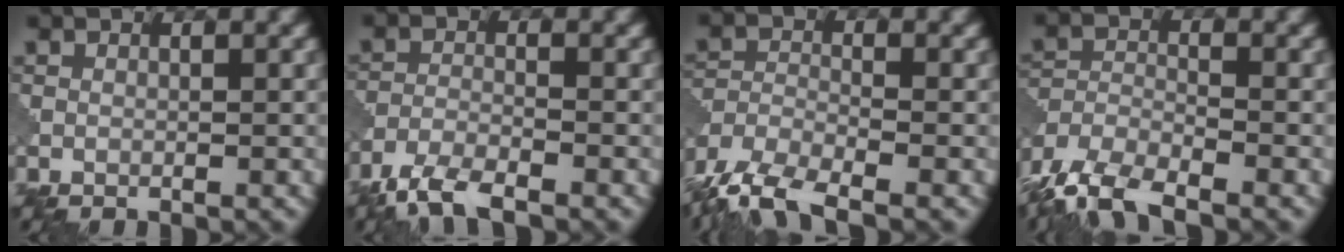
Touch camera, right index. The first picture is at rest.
{"total": 4.5, "force": [-3.7, 1.0, 2.4], "torque": [-0.048, -0.007, -0.081]}
{"total": 7.0, "force": [-5.6, 2.0, 3.8], "torque": [-0.077, -0.011, -0.117]}
{"total": 6.9, "force": [-5.4, 2.2, 3.7], "torque": [-0.073, -0.009, -0.114]}